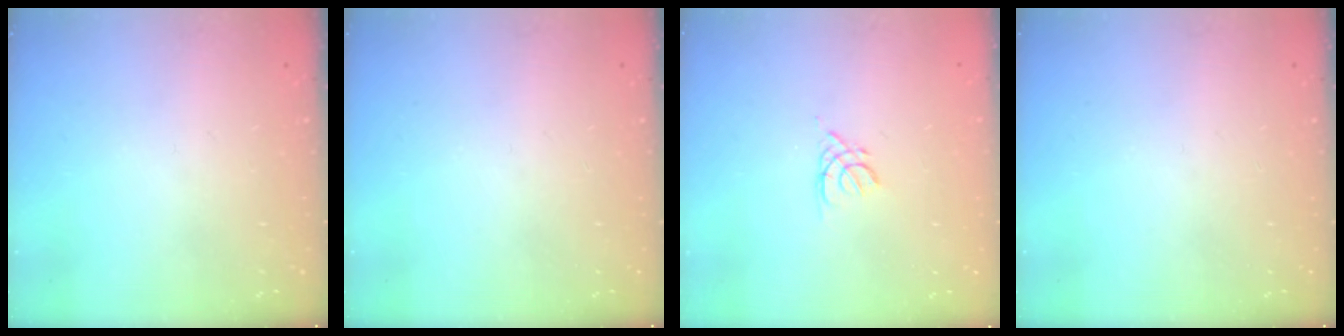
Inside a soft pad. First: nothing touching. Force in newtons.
{"total": 0.0}
{"total": 2.5, "press": 2.5, "slide": 0.6}
{"total": 0.0}